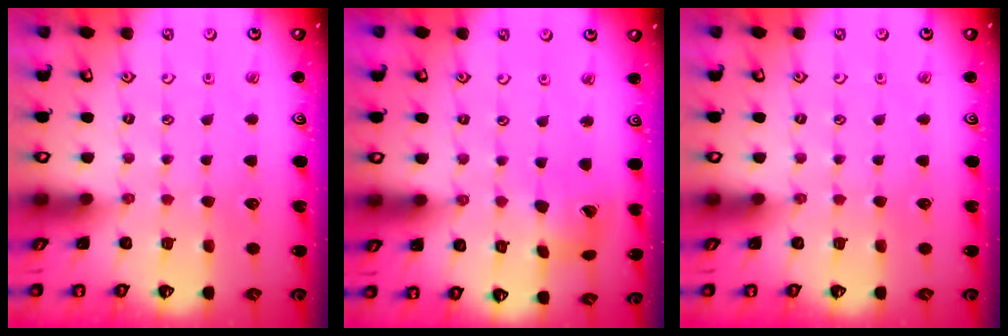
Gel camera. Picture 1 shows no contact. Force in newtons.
{"total": 8.8, "press": 8.7, "slide": 1.2}
{"total": 0.0}